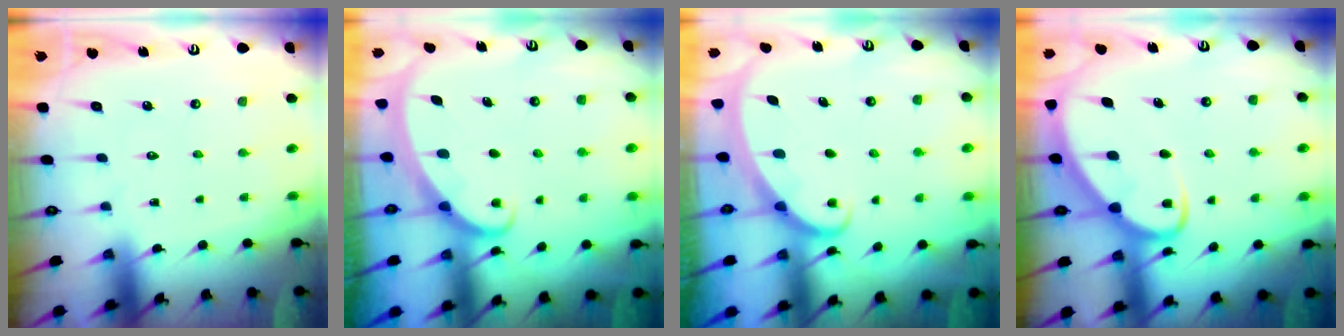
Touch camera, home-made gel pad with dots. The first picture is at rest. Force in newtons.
{"total": 2.3, "press": 2.2, "slide": 0.3}
{"total": 2.3, "press": 2.2, "slide": 0.3}
{"total": 5.5, "press": 5.5, "slide": 0.5}